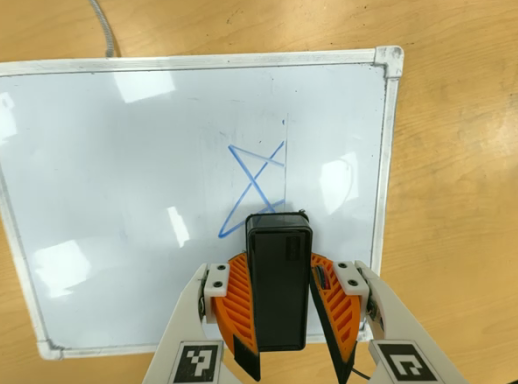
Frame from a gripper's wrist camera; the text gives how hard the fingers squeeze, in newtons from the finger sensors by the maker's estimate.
{"total": 6.9, "left": 7.3, "right": 6.4}